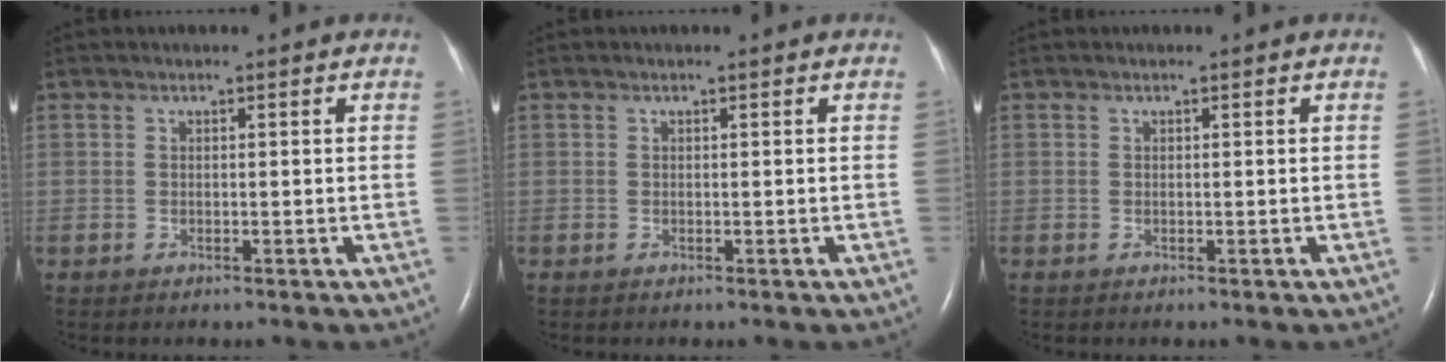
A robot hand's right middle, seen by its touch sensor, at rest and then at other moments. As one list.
[{"total": 0.0}, {"total": 0.0}]